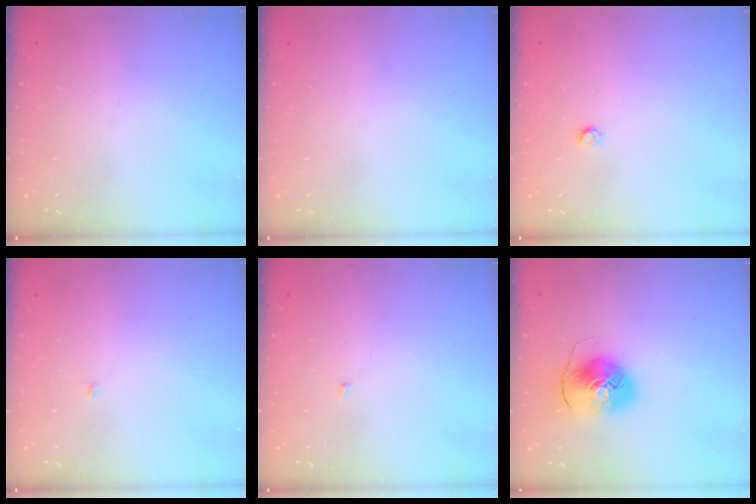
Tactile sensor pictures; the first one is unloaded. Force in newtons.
{"total": 0.0}
{"total": 3.2, "press": 3.2, "slide": 0.3}
{"total": 1.9, "press": 1.9, "slide": 0.2}
{"total": 1.4, "press": 1.3, "slide": 0.1}
{"total": 9.3, "press": 9.2, "slide": 1.0}